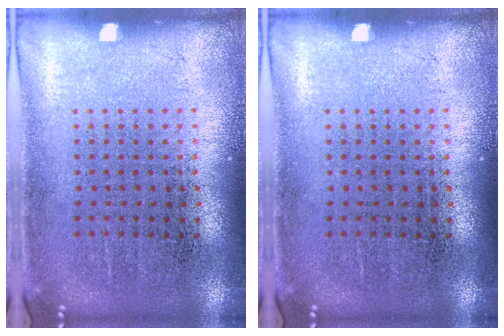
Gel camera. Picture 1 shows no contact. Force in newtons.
{"total": 0.0}